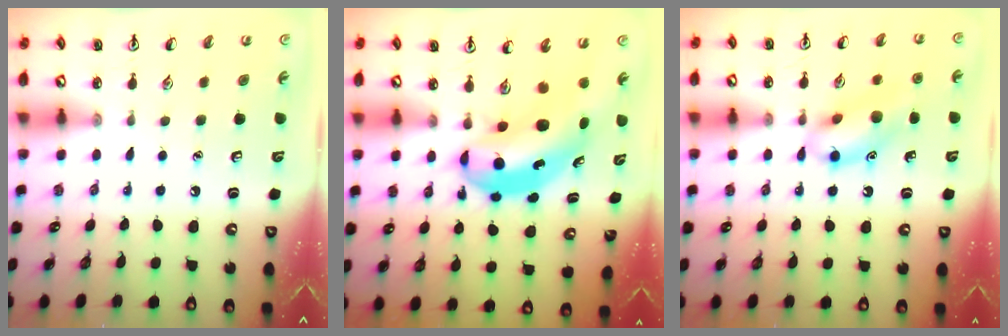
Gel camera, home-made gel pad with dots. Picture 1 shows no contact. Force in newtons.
{"total": 7.0, "press": 6.7, "slide": 1.8}
{"total": 12.8, "press": 12.8, "slide": 1.1}